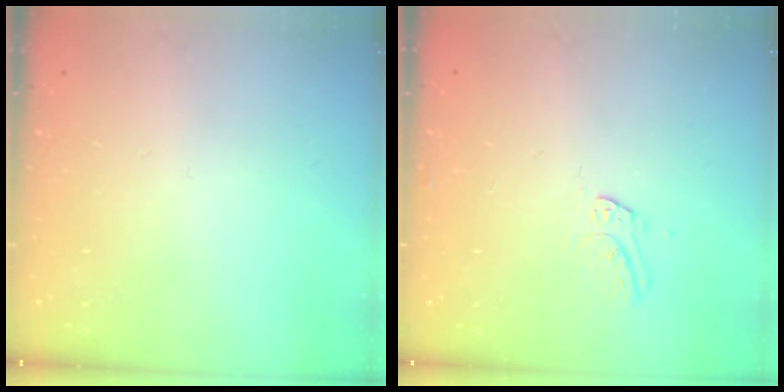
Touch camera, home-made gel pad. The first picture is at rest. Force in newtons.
{"total": 6.1, "press": 6.1, "slide": 0.6}